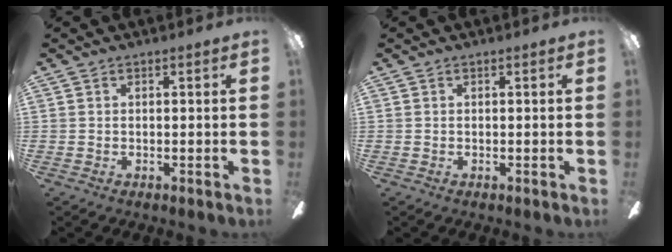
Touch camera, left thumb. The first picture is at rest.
{"total": 0.0}